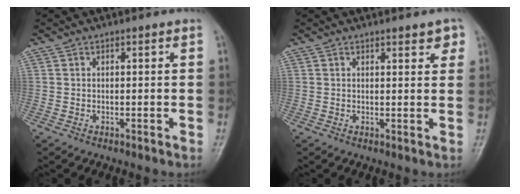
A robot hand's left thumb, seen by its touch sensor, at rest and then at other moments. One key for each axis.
{"total": 2.8, "fx": 1.8, "fy": 1.1, "fz": 1.8, "tx": -0.010, "ty": -0.008, "tz": 0.021}